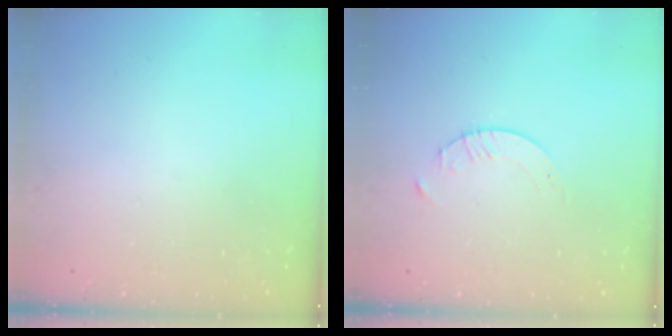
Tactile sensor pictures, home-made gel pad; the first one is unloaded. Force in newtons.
{"total": 2.1, "press": 2.1, "slide": 0.3}